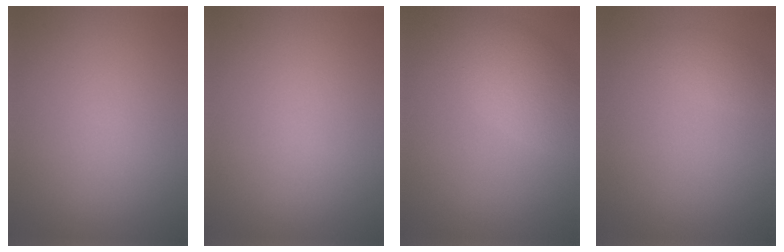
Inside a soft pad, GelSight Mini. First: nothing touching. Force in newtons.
{"total": 0.0}
{"total": 4.9, "press": 4.9, "slide": 0.3}
{"total": 1.2, "press": 1.2, "slide": 0.1}